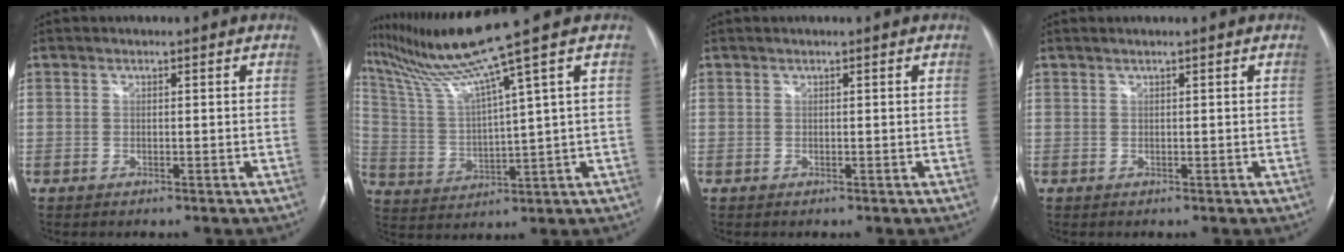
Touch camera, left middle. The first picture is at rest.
{"total": 12.3, "force": [9.2, -3.6, 7.3], "torque": [-0.143, -0.011, 0.179]}
{"total": 0.0}
{"total": 0.7, "force": [0.5, -0.2, 0.5], "torque": [-0.016, 0.008, 0.013]}